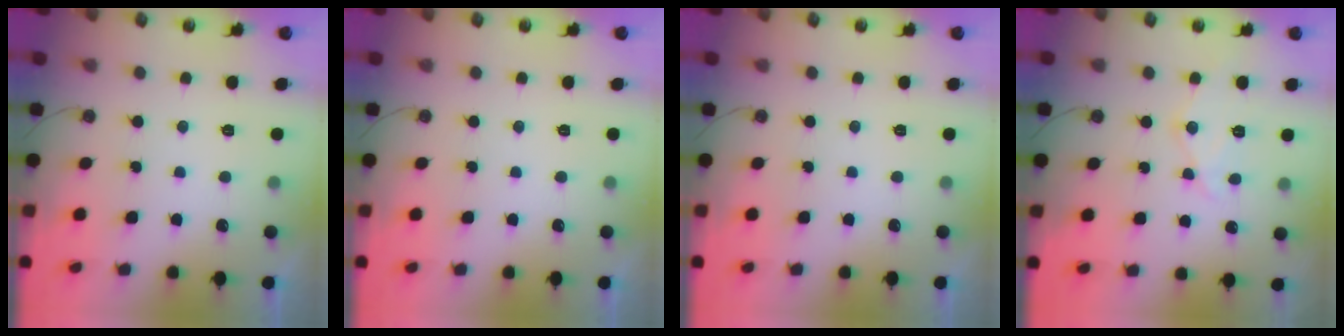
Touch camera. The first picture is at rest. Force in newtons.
{"total": 0.0}
{"total": 0.0}
{"total": 12.4, "press": 12.3, "slide": 1.2}